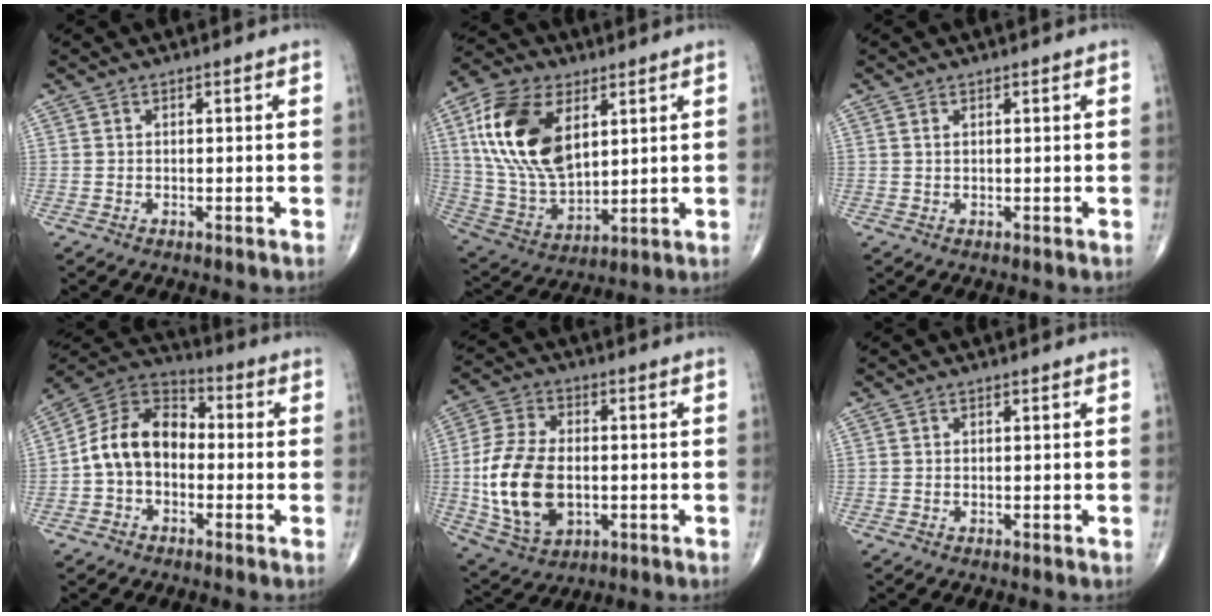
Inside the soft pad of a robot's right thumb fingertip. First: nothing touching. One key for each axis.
{"total": 20.0, "fx": 6.6, "fy": 11.5, "fz": 15.0, "tx": -0.280, "ty": -0.022, "tz": 0.127}
{"total": 0.7, "fx": 0.4, "fy": 0.3, "fz": 0.5, "tx": -0.011, "ty": 0.004, "tz": 0.009}
{"total": 11.9, "fx": -1.5, "fy": 8.6, "fz": 8.2, "tx": -0.126, "ty": 0.039, "tz": -0.044}
{"total": 16.4, "fx": -1.6, "fy": 10.3, "fz": 12.6, "tx": -0.242, "ty": 0.000, "tz": -0.019}
{"total": 0.0}